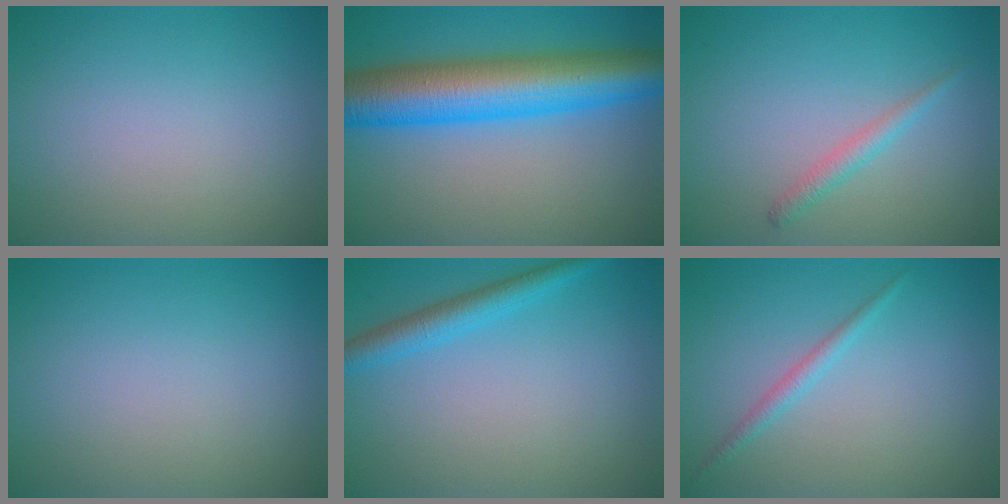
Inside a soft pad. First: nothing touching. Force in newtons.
{"total": 10.5, "press": 10.5, "slide": 0.2}
{"total": 1.4, "press": 1.4, "slide": 0.1}
{"total": 0.0}
{"total": 2.7, "press": 2.7, "slide": 0.2}
{"total": 1.3, "press": 1.3, "slide": 0.0}